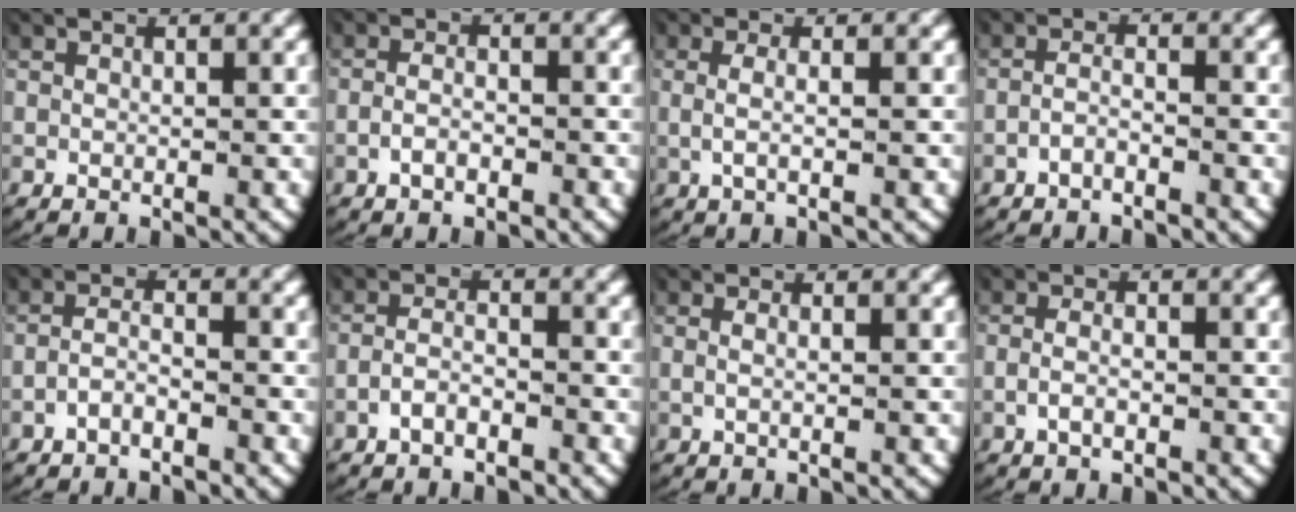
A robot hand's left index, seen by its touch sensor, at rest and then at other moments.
{"total": 2.0, "force": [-1.3, 0.9, 1.2], "torque": [-0.025, -0.009, -0.019]}
{"total": 2.4, "force": [-0.1, 0.8, 2.3], "torque": [-0.054, -0.006, 0.002]}
{"total": 2.0, "force": [-1.6, 0.6, 1.0], "torque": [-0.024, -0.009, -0.027]}
{"total": 2.2, "force": [-1.8, 0.8, 1.1], "torque": [-0.023, -0.008, -0.030]}
{"total": 2.5, "force": [-1.9, 1.1, 1.3], "torque": [-0.027, -0.008, -0.032]}
{"total": 1.0, "force": [0.0, 0.1, 1.0], "torque": [-0.028, -0.008, 0.002]}
{"total": 2.0, "force": [-1.1, 0.9, 1.5], "torque": [-0.036, -0.010, -0.014]}